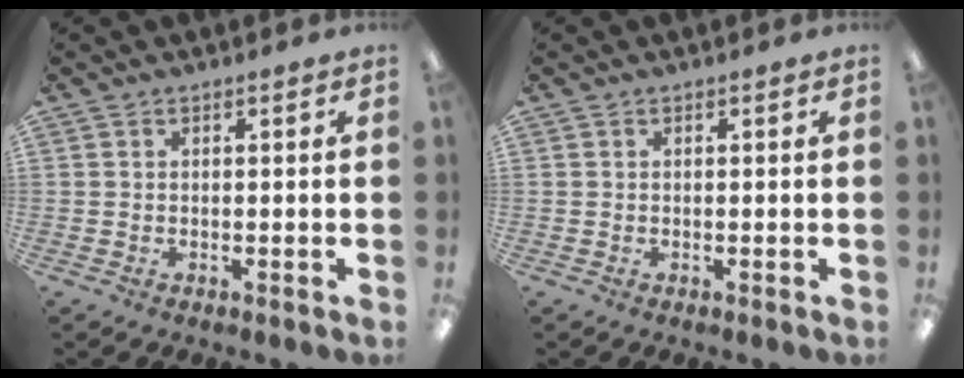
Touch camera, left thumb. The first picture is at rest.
{"total": 0.0}